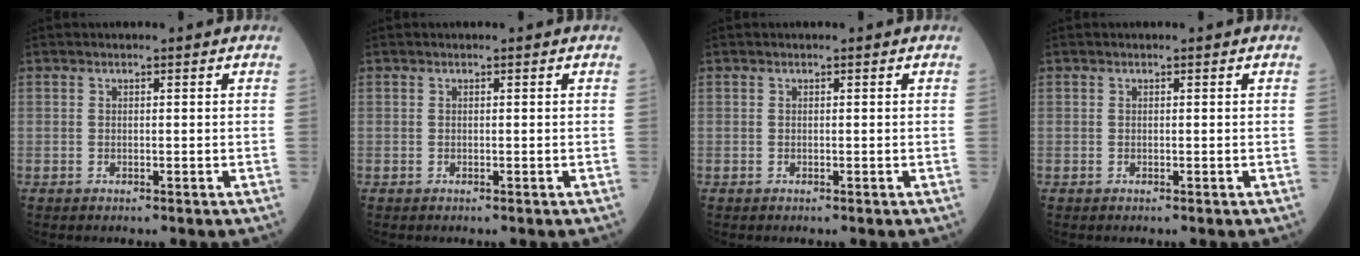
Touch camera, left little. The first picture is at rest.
{"total": 0.0}
{"total": 0.0}
{"total": 0.0}